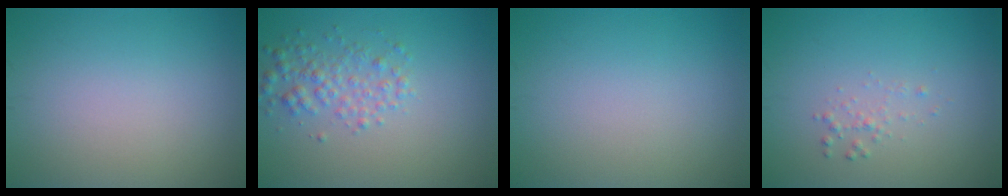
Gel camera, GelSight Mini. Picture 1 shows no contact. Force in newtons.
{"total": 2.6, "press": 2.6, "slide": 0.0}
{"total": 0.0}
{"total": 0.9, "press": 0.9, "slide": 0.0}